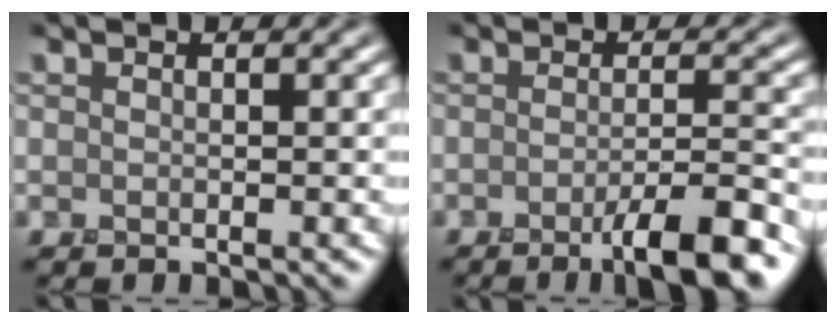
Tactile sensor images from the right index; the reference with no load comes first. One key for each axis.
{"total": 5.6, "fx": -2.8, "fy": 1.0, "fz": 4.8, "tx": -0.067, "ty": 0.000, "tz": -0.047}